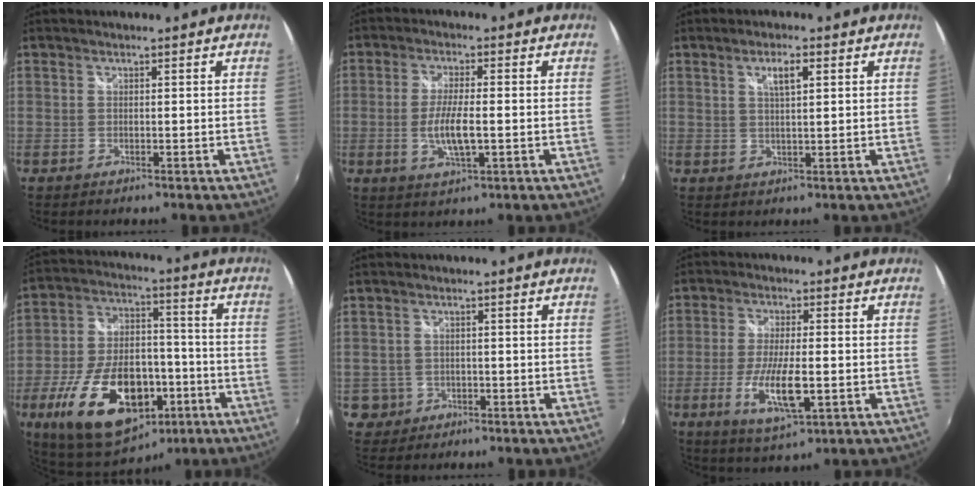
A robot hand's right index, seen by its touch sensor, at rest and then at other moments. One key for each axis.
{"total": 8.4, "fx": -1.5, "fy": 2.2, "fz": 7.9, "tx": -0.156, "ty": -0.008, "tz": -0.027}
{"total": 3.5, "fx": 1.5, "fy": 0.9, "fz": 3.0, "tx": -0.051, "ty": 0.001, "tz": 0.027}
{"total": 23.0, "fx": -9.8, "fy": 13.3, "fz": 16.0, "tx": -0.324, "ty": 0.003, "tz": -0.144}
{"total": 3.9, "fx": -1.0, "fy": 3.8, "fz": 0.4, "tx": -0.015, "ty": 0.009, "tz": -0.009}
{"total": 9.8, "fx": -2.9, "fy": 2.5, "fz": 9.0, "tx": -0.178, "ty": -0.021, "tz": -0.050}